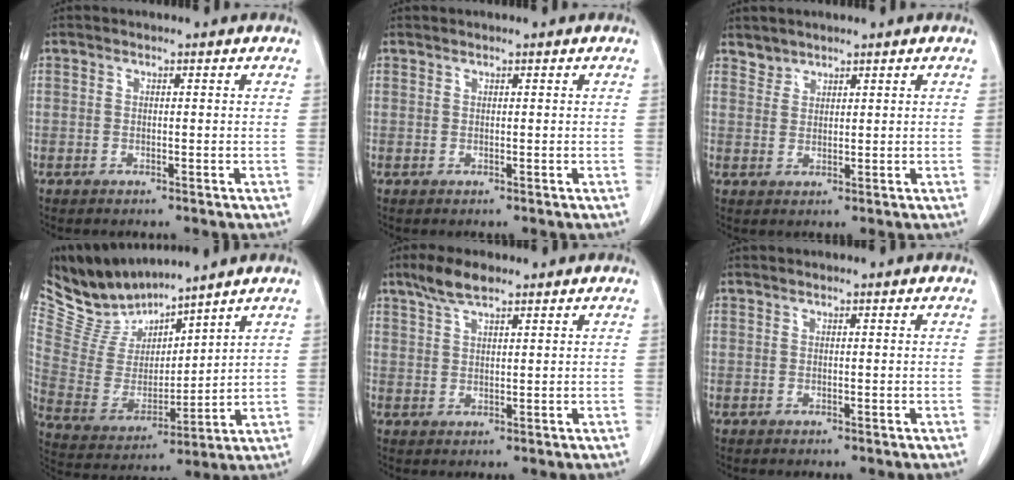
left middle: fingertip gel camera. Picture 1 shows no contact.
{"total": 0.0}
{"total": 1.7, "force": [1.5, 0.6, -0.3], "torque": [0.010, 0.003, 0.028]}
{"total": 10.6, "force": [10.3, 1.4, 1.9], "torque": [-0.058, 0.001, 0.223]}
{"total": 4.5, "force": [3.3, 1.0, 2.8], "torque": [-0.066, 0.010, 0.065]}
{"total": 0.0}